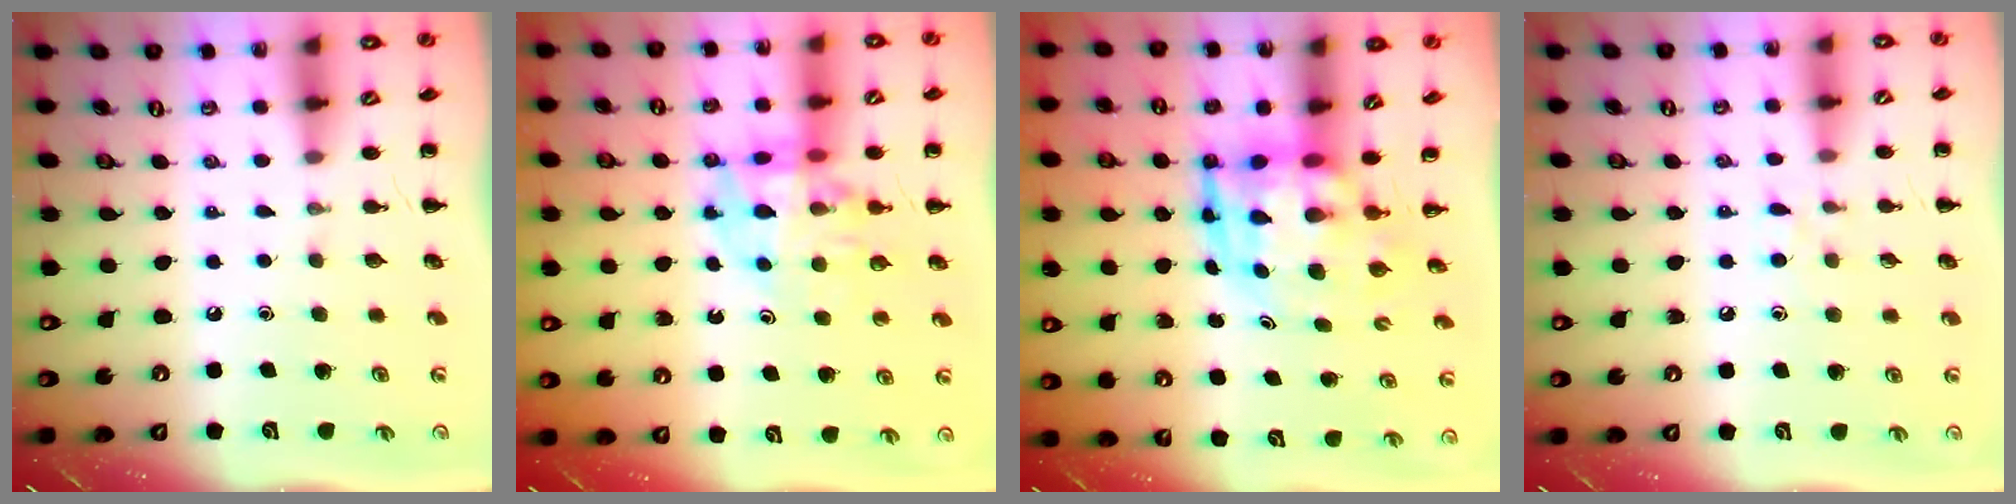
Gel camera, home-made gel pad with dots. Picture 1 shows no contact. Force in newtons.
{"total": 11.6, "press": 11.2, "slide": 3.1}
{"total": 6.2, "press": 5.9, "slide": 1.9}
{"total": 6.7, "press": 6.2, "slide": 2.5}